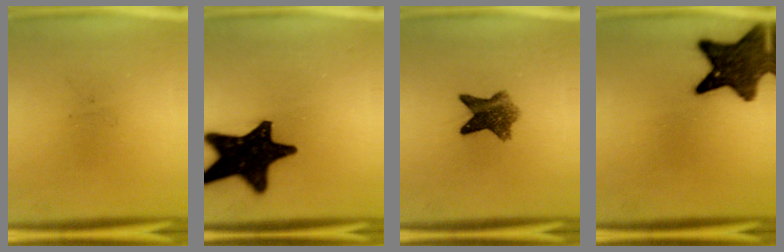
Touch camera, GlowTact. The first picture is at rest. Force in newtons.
{"total": 18.9}
{"total": 6.8}
{"total": 12.4}